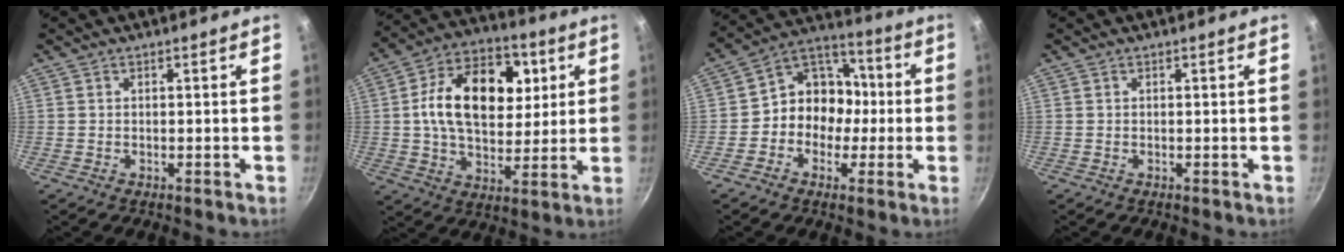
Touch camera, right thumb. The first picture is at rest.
{"total": 19.6, "force": [4.0, 12.6, 14.6], "torque": [-0.210, 0.007, 0.065]}
{"total": 12.5, "force": [-1.4, 10.2, 7.1], "torque": [-0.063, 0.042, -0.038]}
{"total": 0.0}